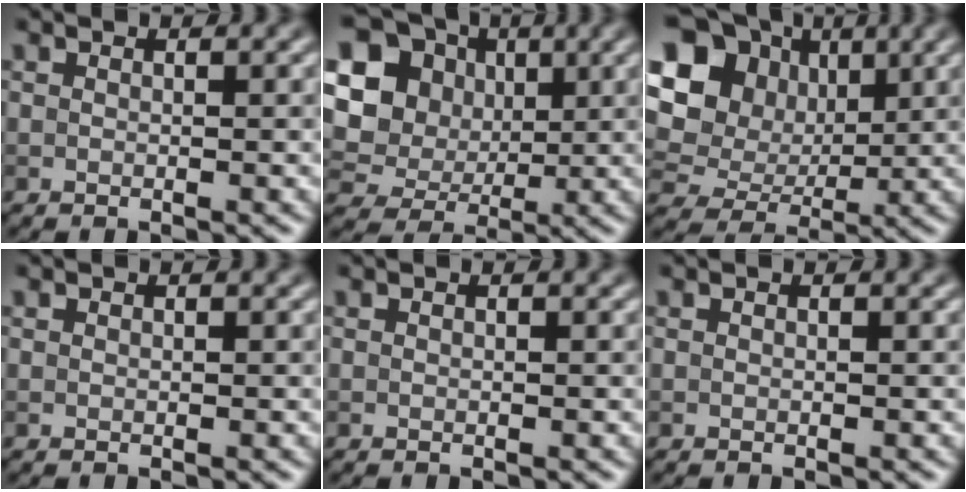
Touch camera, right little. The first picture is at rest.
{"total": 15.7, "force": [3.8, 14.1, 5.7], "torque": [-0.174, 0.022, 0.064]}
{"total": 14.2, "force": [4.2, 11.6, 6.9], "torque": [-0.183, 0.042, 0.071]}
{"total": 0.0}
{"total": 0.0}
{"total": 0.0}